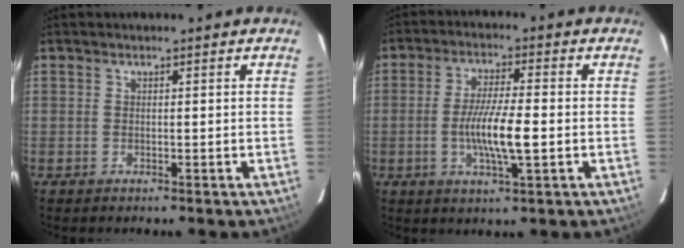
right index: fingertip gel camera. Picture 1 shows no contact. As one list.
[{"total": 8.8, "force": [-1.7, 1.1, 8.6], "torque": [-0.160, -0.007, -0.033]}]